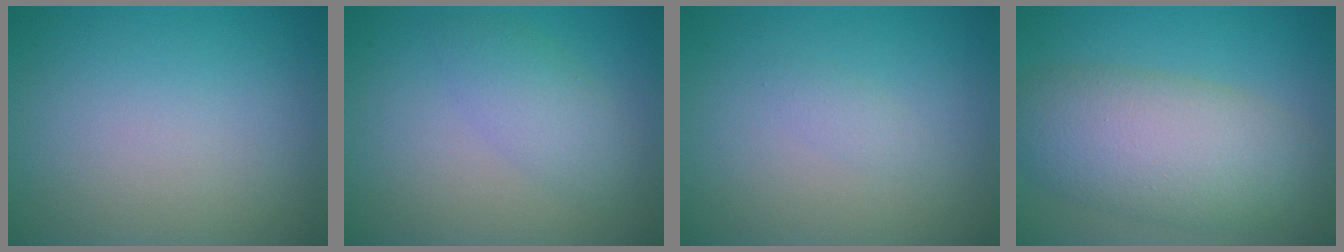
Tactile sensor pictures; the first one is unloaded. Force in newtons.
{"total": 2.8, "press": 2.8, "slide": 0.2}
{"total": 0.8, "press": 0.8, "slide": 0.1}
{"total": 8.5, "press": 8.5, "slide": 0.3}